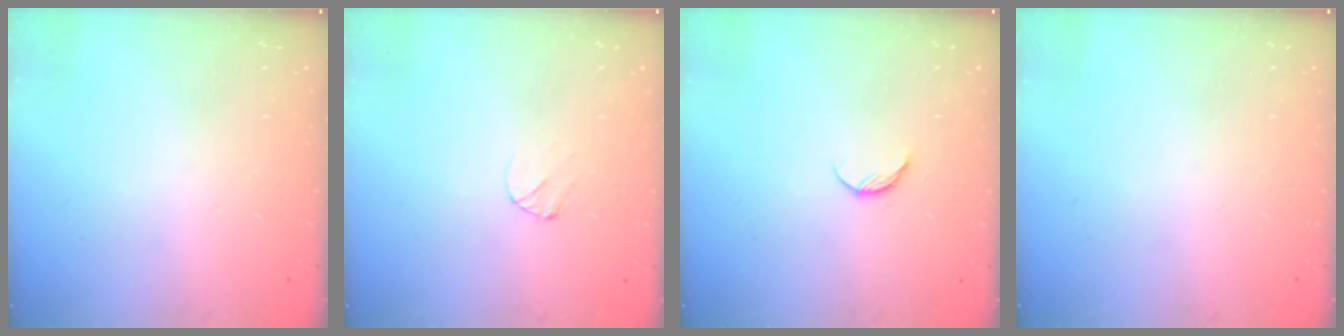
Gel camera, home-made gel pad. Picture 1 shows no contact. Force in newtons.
{"total": 3.0, "press": 3.0, "slide": 0.3}
{"total": 4.6, "press": 4.6, "slide": 0.5}
{"total": 0.0}